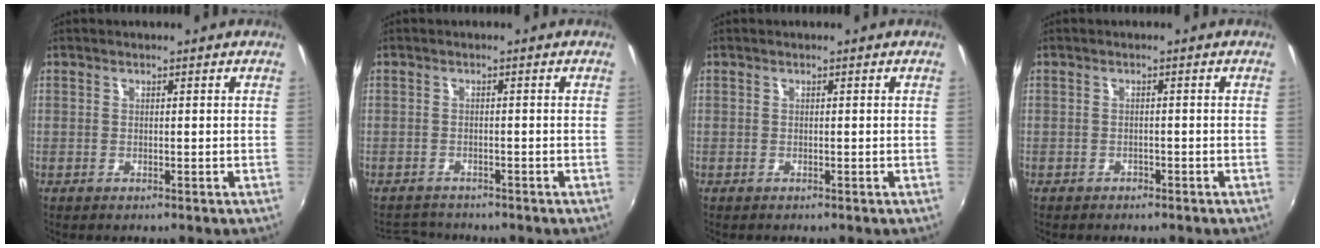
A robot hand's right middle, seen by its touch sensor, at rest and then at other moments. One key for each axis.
{"total": 4.0, "fx": -3.9, "fy": 1.0, "fz": 0.5, "tx": -0.023, "ty": -0.001, "tz": -0.065}
{"total": 0.0}
{"total": 1.7, "fx": -1.5, "fy": 0.8, "fz": 0.4, "tx": -0.011, "ty": -0.004, "tz": -0.020}